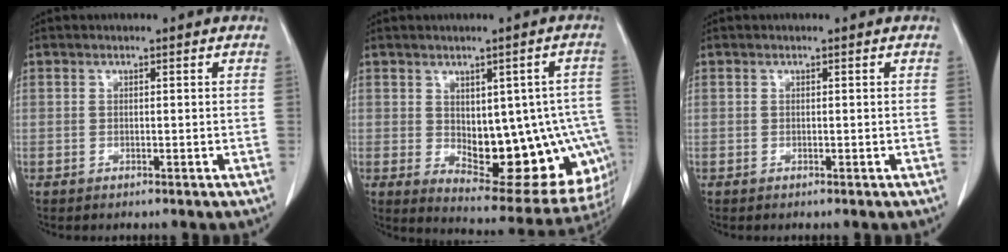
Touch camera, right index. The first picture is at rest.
{"total": 16.7, "force": [-1.9, 8.8, 14.1], "torque": [-0.136, 0.012, 0.003]}
{"total": 0.0}